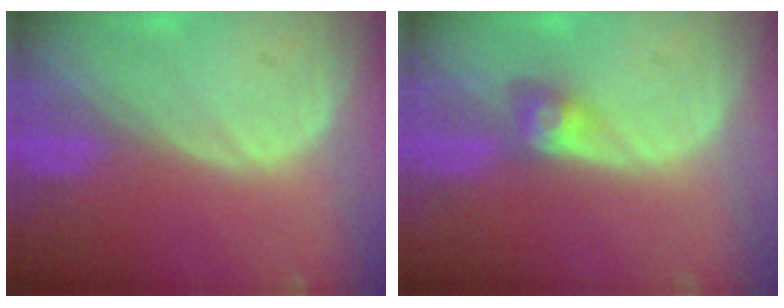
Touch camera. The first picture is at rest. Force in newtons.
{"total": 3.0, "press": 2.6, "slide": 1.4}